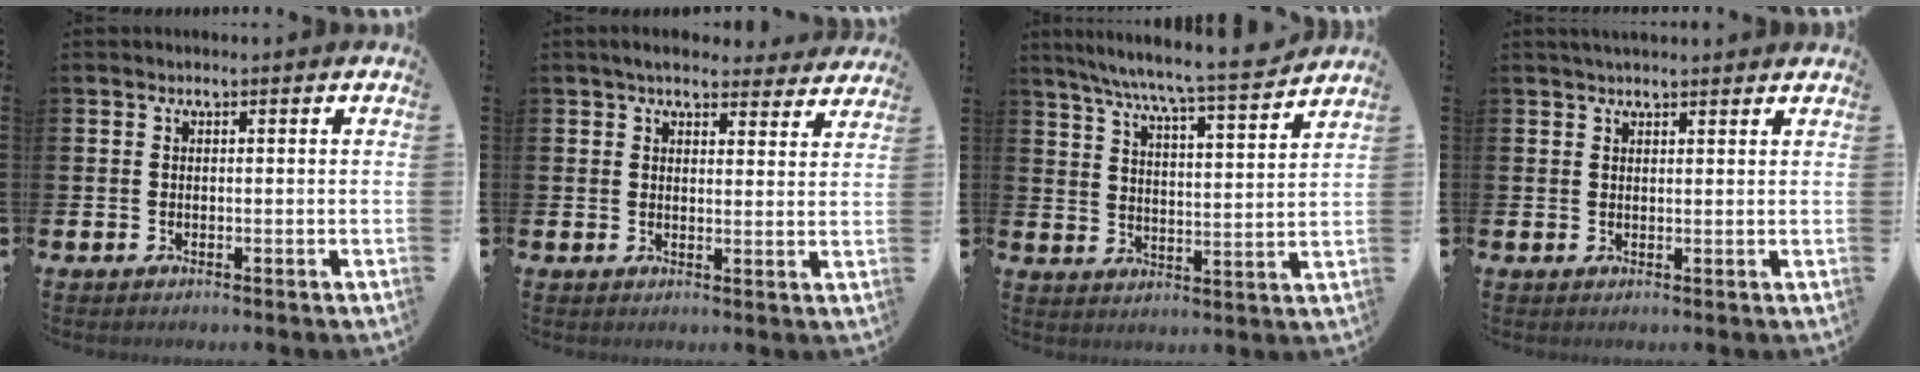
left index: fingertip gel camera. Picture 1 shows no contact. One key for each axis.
{"total": 4.7, "fx": 4.3, "fy": 1.4, "fz": 1.2, "tx": -0.024, "ty": -0.019, "tz": 0.077}
{"total": 8.1, "fx": 7.5, "fy": 0.0, "fz": 2.9, "tx": -0.074, "ty": -0.057, "tz": 0.129}
{"total": 2.0, "fx": 2.0, "fy": 0.2, "fz": 0.5, "tx": -0.003, "ty": -0.004, "tz": 0.034}